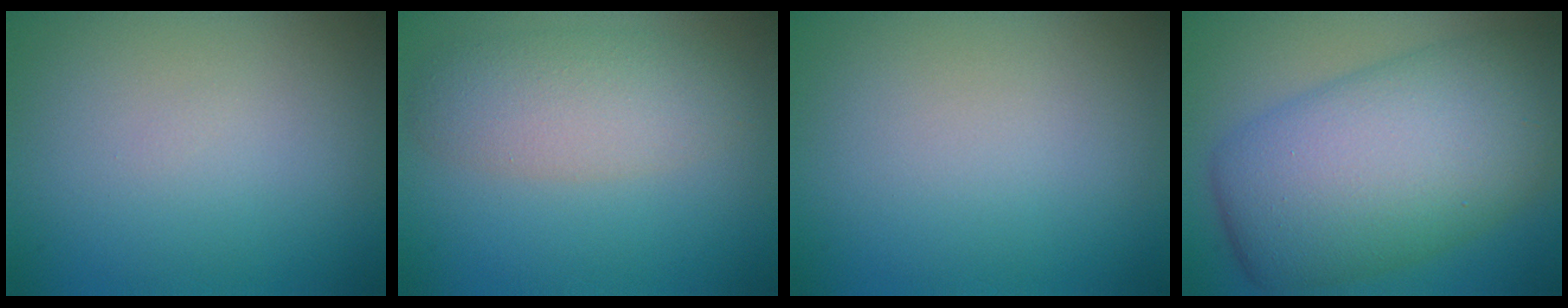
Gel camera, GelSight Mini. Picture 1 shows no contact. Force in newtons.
{"total": 4.2, "press": 4.2, "slide": 0.1}
{"total": 0.0}
{"total": 11.9, "press": 11.9, "slide": 0.4}